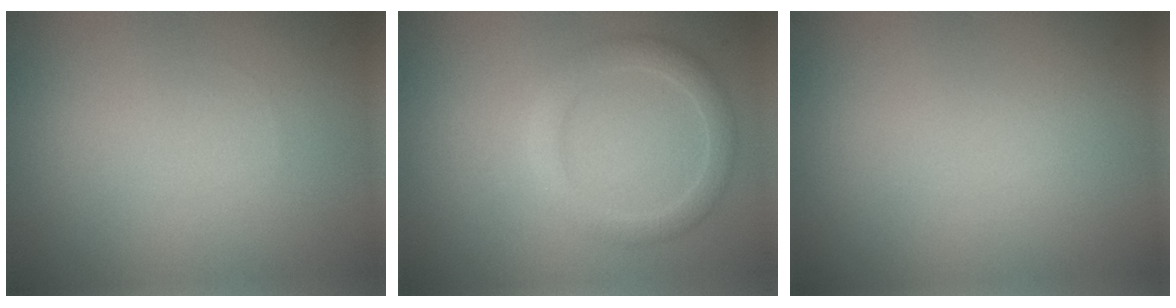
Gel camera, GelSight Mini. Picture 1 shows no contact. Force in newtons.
{"total": 2.7, "press": 2.7, "slide": 0.0}
{"total": 0.0}